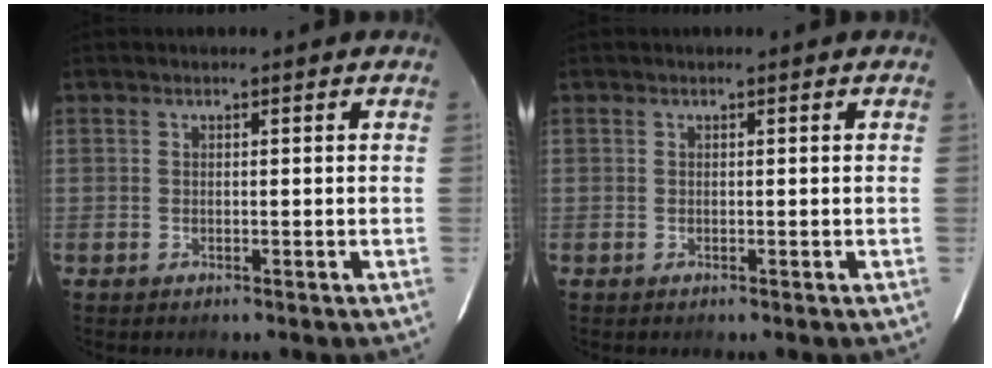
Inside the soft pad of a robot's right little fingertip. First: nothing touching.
{"total": 0.0}